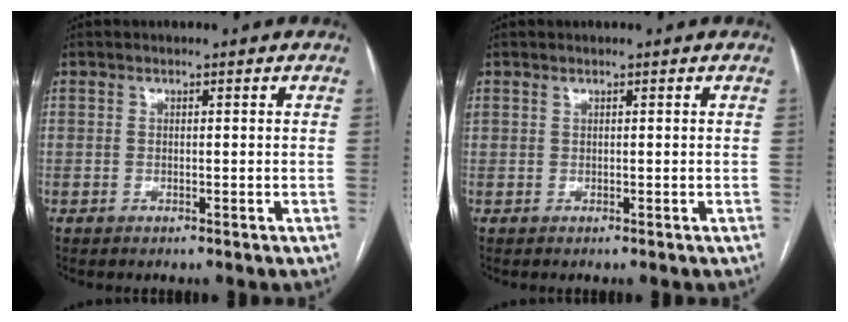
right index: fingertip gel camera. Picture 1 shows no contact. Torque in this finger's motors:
{"motor_torque": [0.27, 0.35, 0.09, 0.03]}